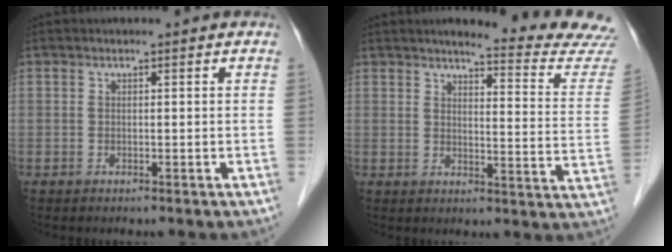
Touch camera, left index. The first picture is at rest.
{"total": 15.1, "force": [14.6, -0.9, 3.9], "torque": [-0.044, -0.100, 0.153]}